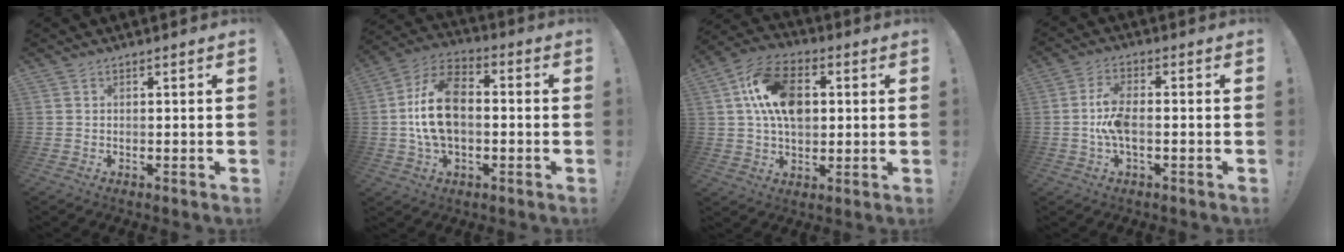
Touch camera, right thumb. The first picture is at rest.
{"total": 15.7, "force": [-0.7, 10.2, 12.0], "torque": [-0.210, 0.012, -0.016]}
{"total": 16.7, "force": [3.1, 11.1, 12.1], "torque": [-0.197, 0.011, 0.059]}
{"total": 7.4, "force": [-1.2, 2.8, 6.7], "torque": [-0.142, 0.001, -0.022]}